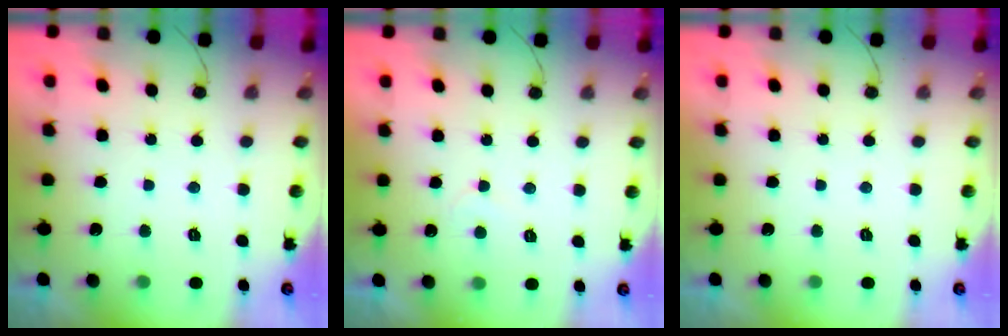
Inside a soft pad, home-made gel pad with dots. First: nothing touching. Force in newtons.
{"total": 4.8, "press": 4.8, "slide": 0.5}
{"total": 0.0}